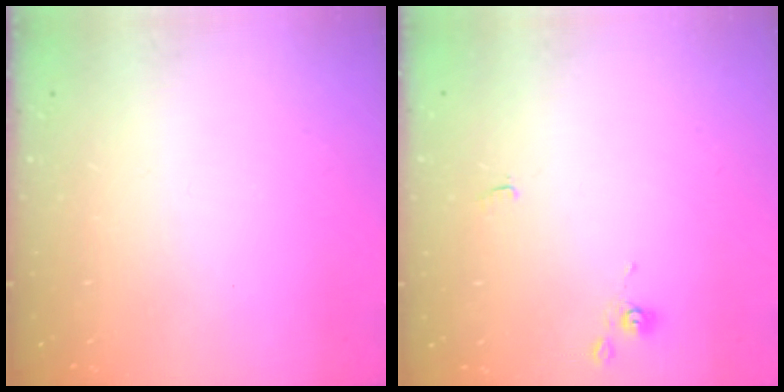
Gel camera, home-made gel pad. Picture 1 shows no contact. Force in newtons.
{"total": 0.7, "press": 0.5, "slide": 0.4}